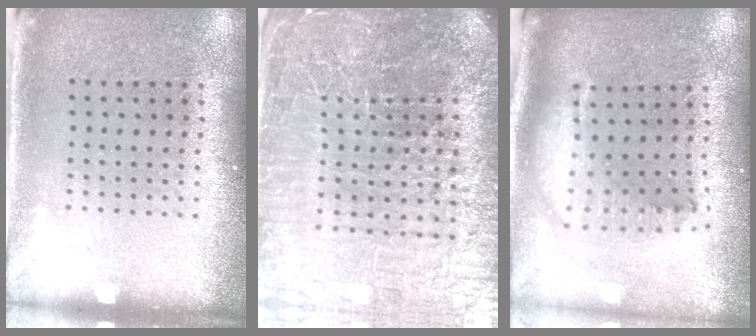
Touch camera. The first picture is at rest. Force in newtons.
{"total": 7.2, "press": 6.3, "slide": 3.6}
{"total": 2.2, "press": 1.7, "slide": 1.4}